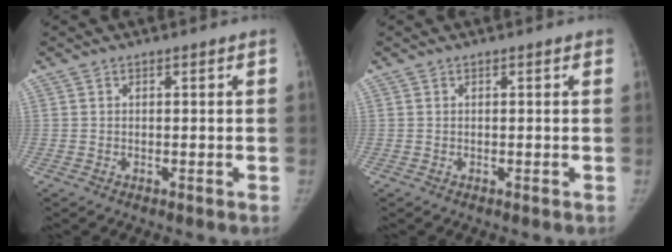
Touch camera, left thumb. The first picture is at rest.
{"total": 0.0}